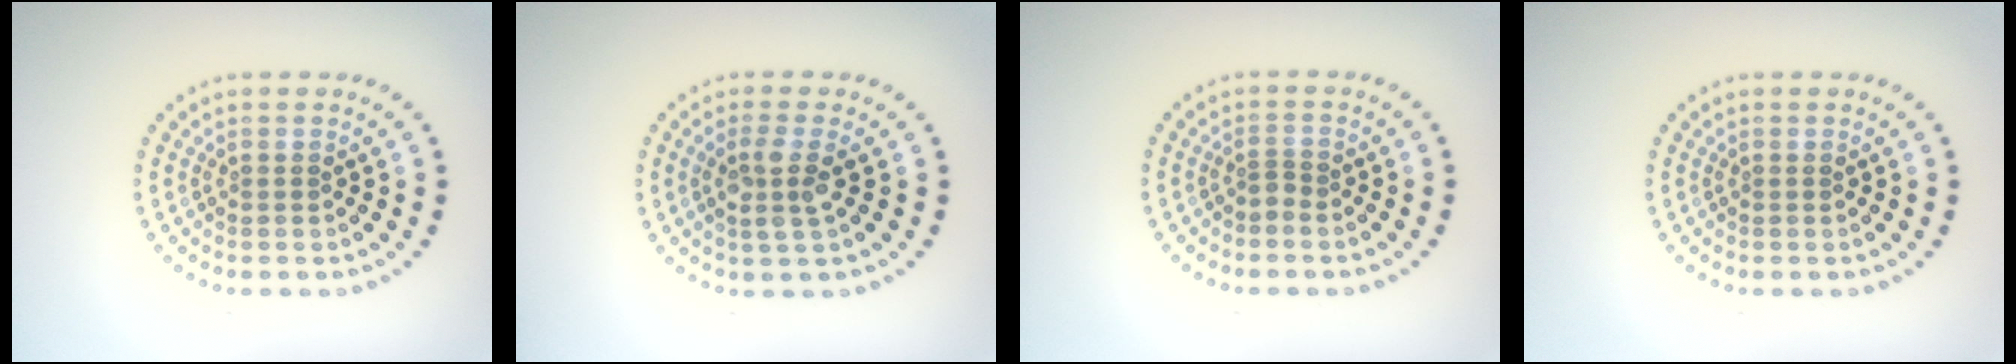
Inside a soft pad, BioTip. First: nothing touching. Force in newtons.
{"total": 2.5, "press": 2.1, "slide": 1.3}
{"total": 0.7, "press": 0.4, "slide": 0.6}
{"total": 0.0}